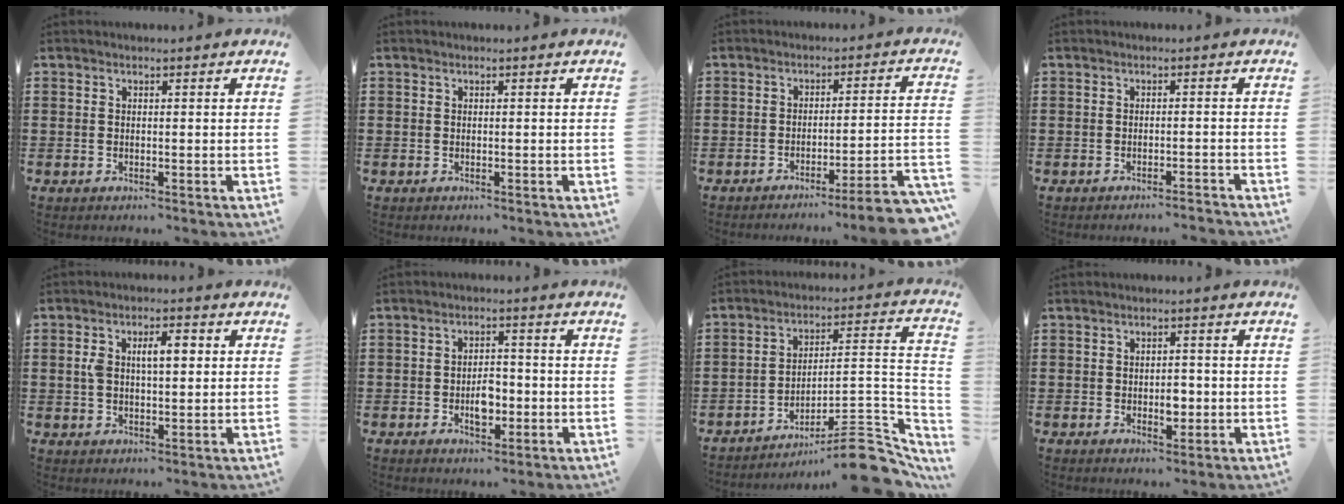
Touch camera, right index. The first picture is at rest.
{"total": 0.0}
{"total": 5.4, "force": [-4.2, -0.7, 3.3], "torque": [-0.055, -0.019, -0.084]}
{"total": 1.5, "force": [-1.5, -0.3, 0.3], "torque": [-0.007, 0.003, -0.029]}
{"total": 5.1, "force": [1.0, 2.4, 4.4], "torque": [-0.073, 0.007, 0.010]}
{"total": 4.3, "force": [-1.2, 2.3, 3.4], "torque": [-0.054, 0.003, -0.023]}
{"total": 9.9, "force": [-7.7, 1.4, 6.0], "torque": [-0.078, 0.012, -0.153]}
{"total": 3.0, "force": [-0.6, 1.7, 2.4], "torque": [-0.038, -0.001, -0.012]}